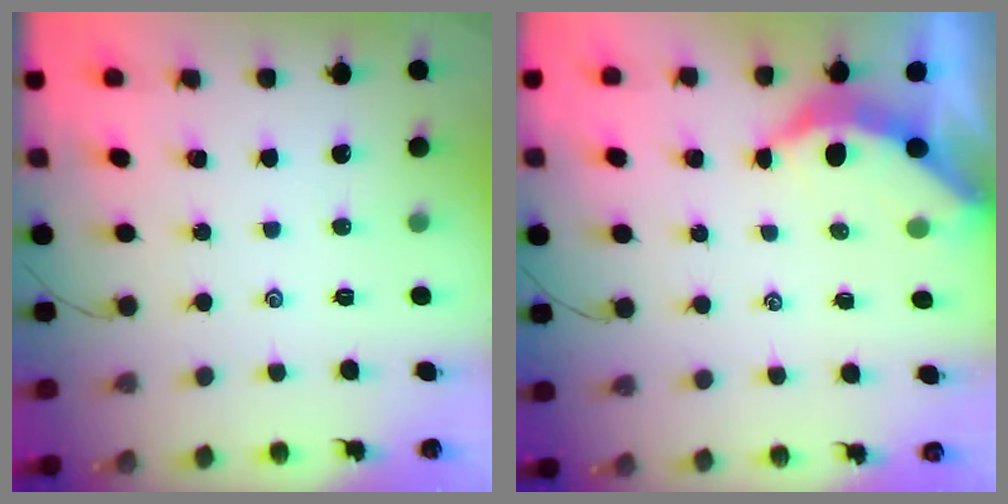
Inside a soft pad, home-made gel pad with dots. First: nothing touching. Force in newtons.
{"total": 3.7, "press": 3.7, "slide": 0.4}